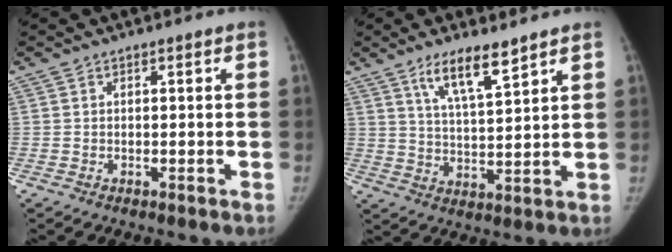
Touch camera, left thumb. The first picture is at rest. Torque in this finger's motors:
{"motor_torque": [0.34, -0.02, 1.01, -0.69, 0.30]}